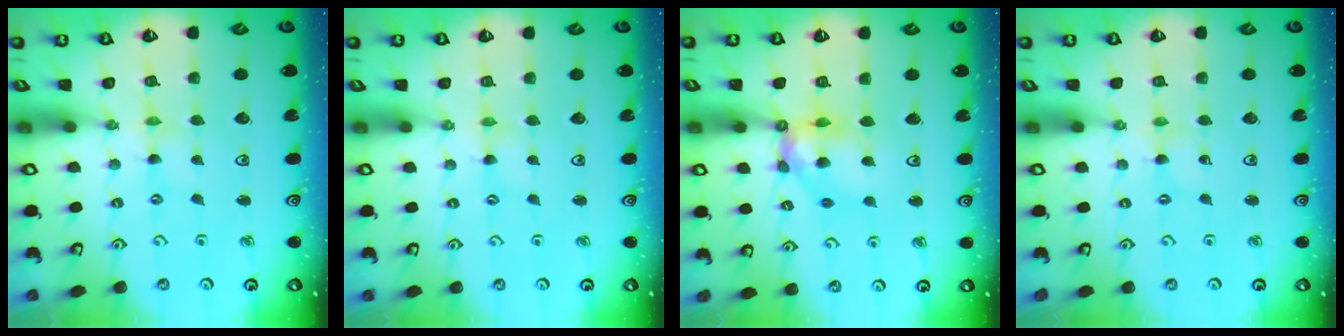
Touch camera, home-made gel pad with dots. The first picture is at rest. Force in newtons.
{"total": 0.9, "press": 0.8, "slide": 0.2}
{"total": 12.4, "press": 12.3, "slide": 1.2}
{"total": 0.0}